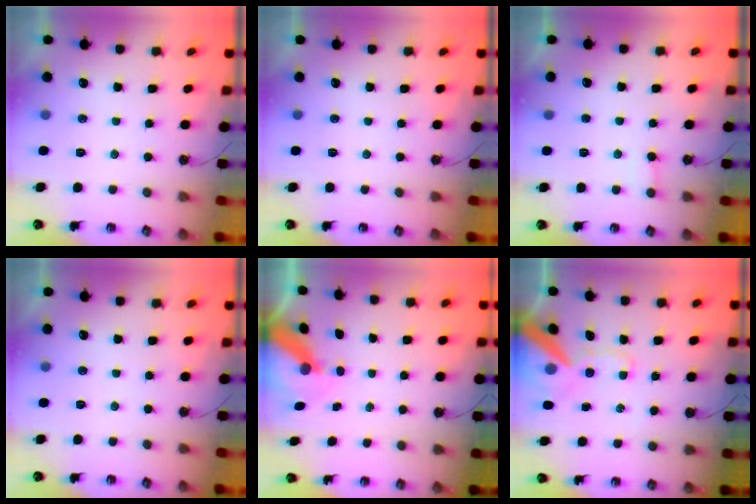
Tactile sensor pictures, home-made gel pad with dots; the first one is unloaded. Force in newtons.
{"total": 0.0}
{"total": 5.2, "press": 5.2, "slide": 0.6}
{"total": 0.0}
{"total": 9.8, "press": 9.7, "slide": 1.0}
{"total": 14.8, "press": 14.7, "slide": 2.0}